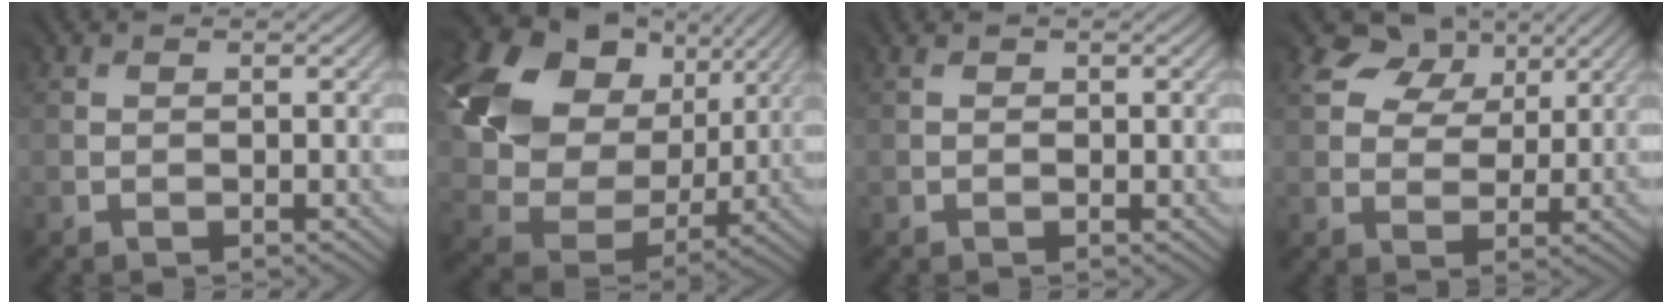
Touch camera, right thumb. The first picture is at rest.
{"total": 19.8, "force": [7.2, 14.8, 11.0], "torque": [-0.319, 0.033, 0.169]}
{"total": 0.9, "force": [0.5, 0.5, 0.6], "torque": [-0.014, 0.003, 0.008]}
{"total": 6.9, "force": [4.2, 4.5, 3.1], "torque": [-0.069, 0.004, 0.068]}